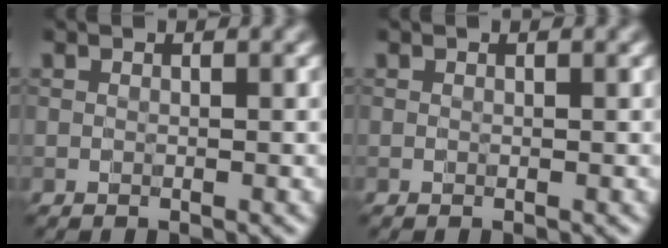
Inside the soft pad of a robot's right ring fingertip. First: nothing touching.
{"total": 0.0}